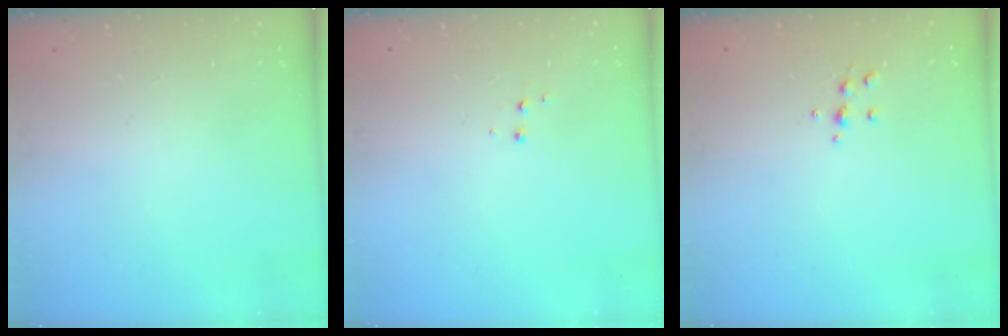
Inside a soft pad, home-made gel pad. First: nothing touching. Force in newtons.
{"total": 3.9, "press": 3.9, "slide": 0.5}
{"total": 5.8, "press": 5.7, "slide": 0.8}